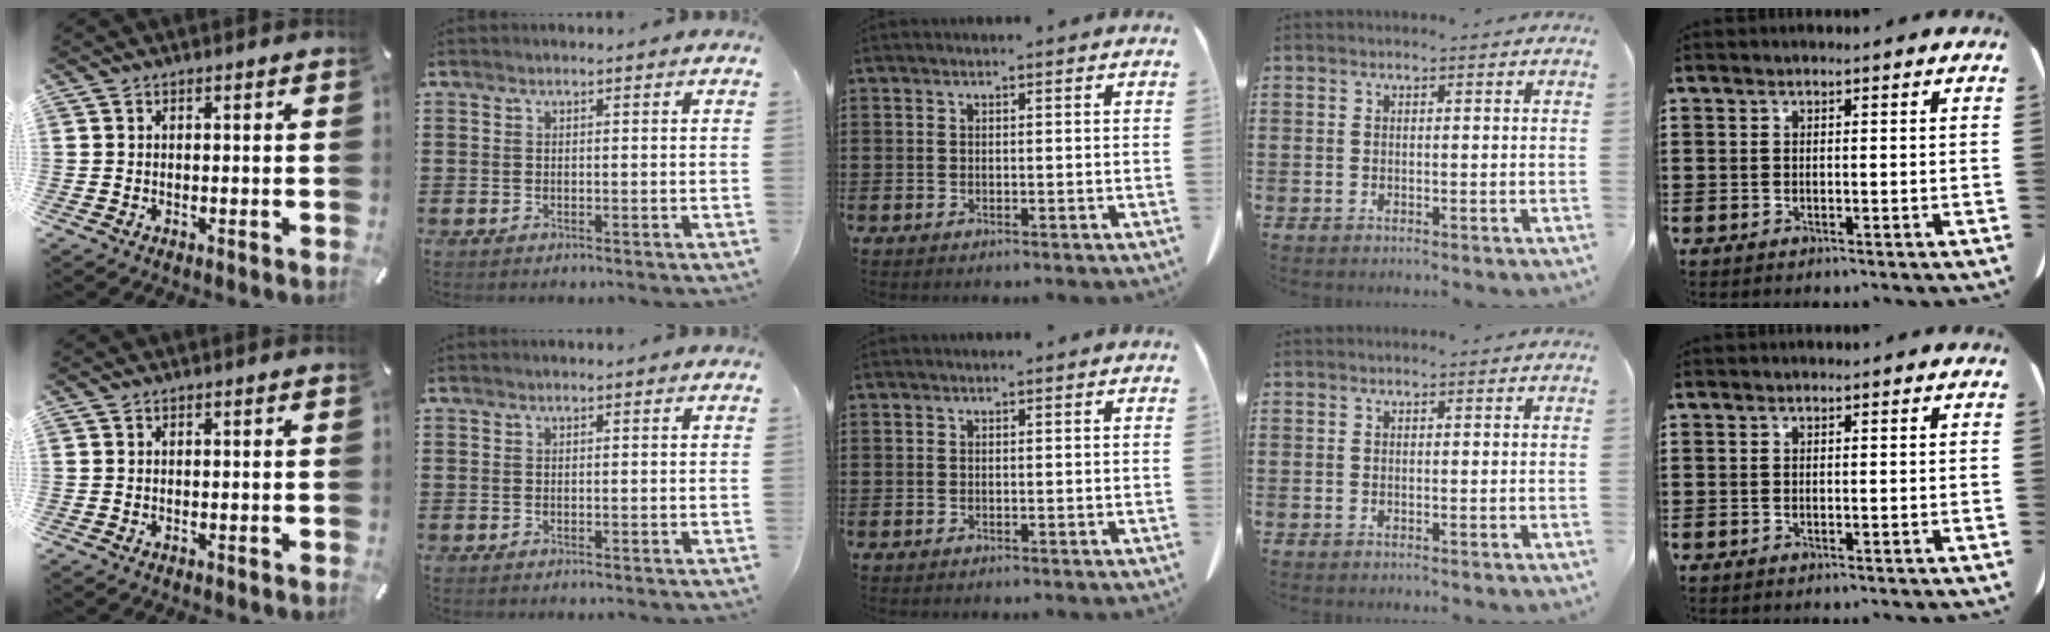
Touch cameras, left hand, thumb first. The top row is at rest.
{}